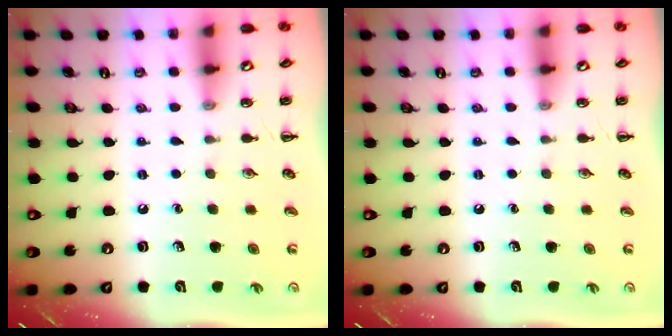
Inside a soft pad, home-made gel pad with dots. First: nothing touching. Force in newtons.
{"total": 0.0}